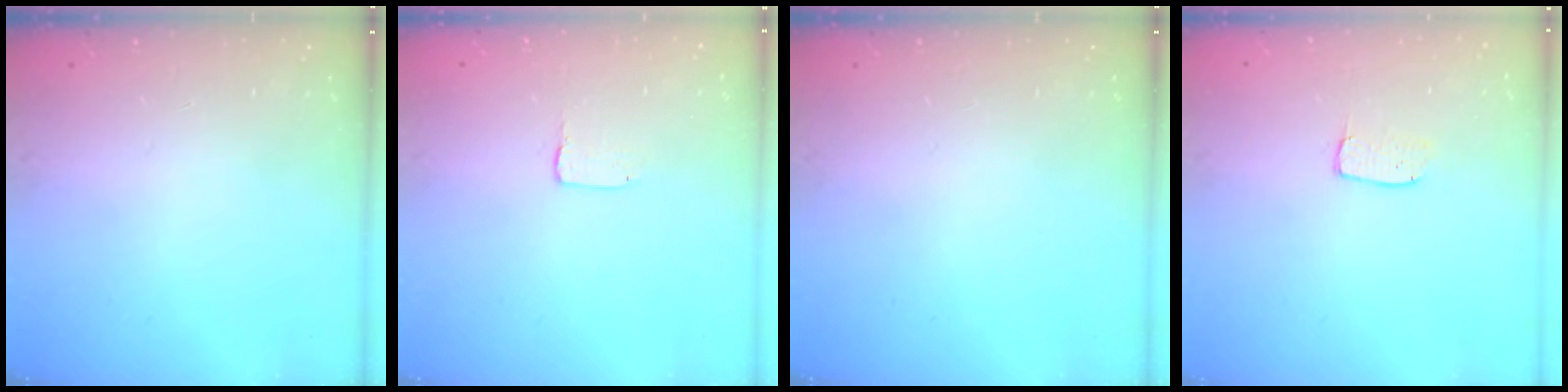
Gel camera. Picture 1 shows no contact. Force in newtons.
{"total": 1.0, "press": 1.0, "slide": 0.1}
{"total": 0.0}
{"total": 4.0, "press": 4.0, "slide": 0.3}